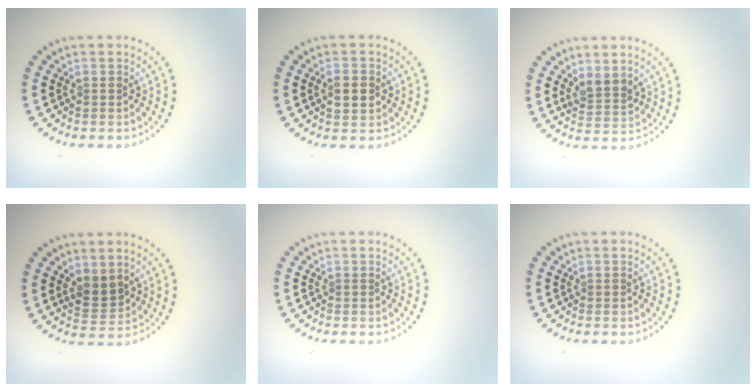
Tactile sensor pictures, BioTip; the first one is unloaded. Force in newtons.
{"total": 2.8, "press": 2.8, "slide": 0.1}
{"total": 2.2, "press": 1.8, "slide": 1.2}
{"total": 2.5, "press": 2.2, "slide": 1.1}
{"total": 0.0}
{"total": 0.0}